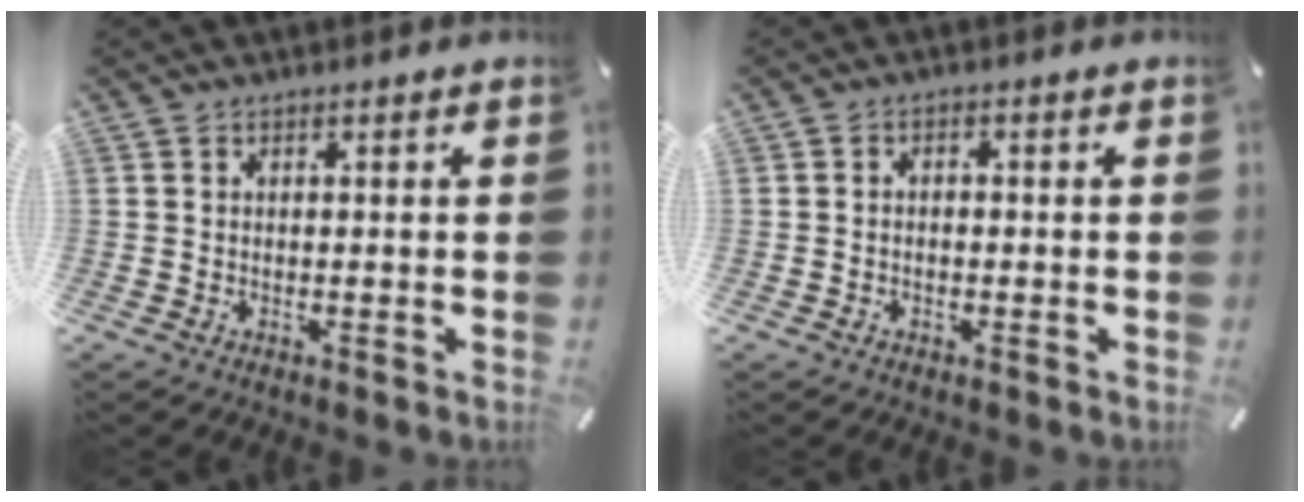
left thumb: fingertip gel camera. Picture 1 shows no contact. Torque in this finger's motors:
{"motor_torque": [-0.33, -0.34, 0.00, -0.02, -0.03]}